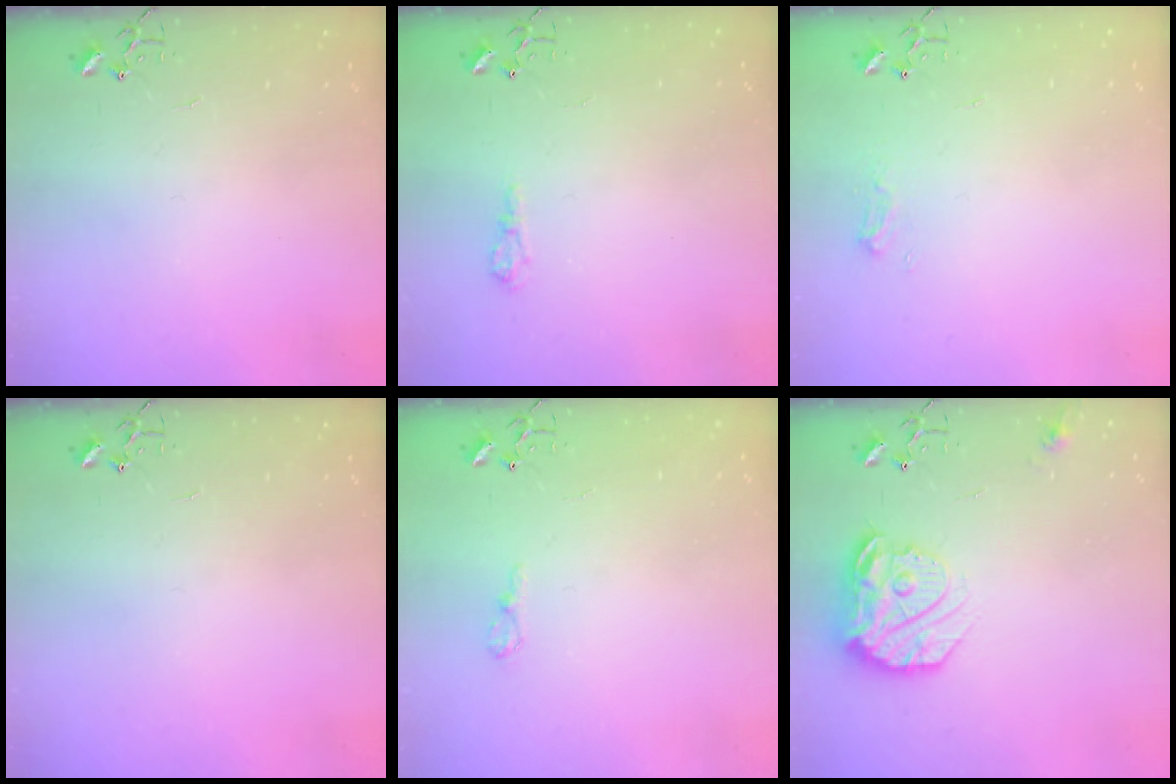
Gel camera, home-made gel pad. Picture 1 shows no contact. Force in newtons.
{"total": 6.5, "press": 6.5, "slide": 0.7}
{"total": 6.0, "press": 6.0, "slide": 0.7}
{"total": 0.0}
{"total": 7.3, "press": 7.3, "slide": 0.9}
{"total": 17.2, "press": 17.1, "slide": 1.7}